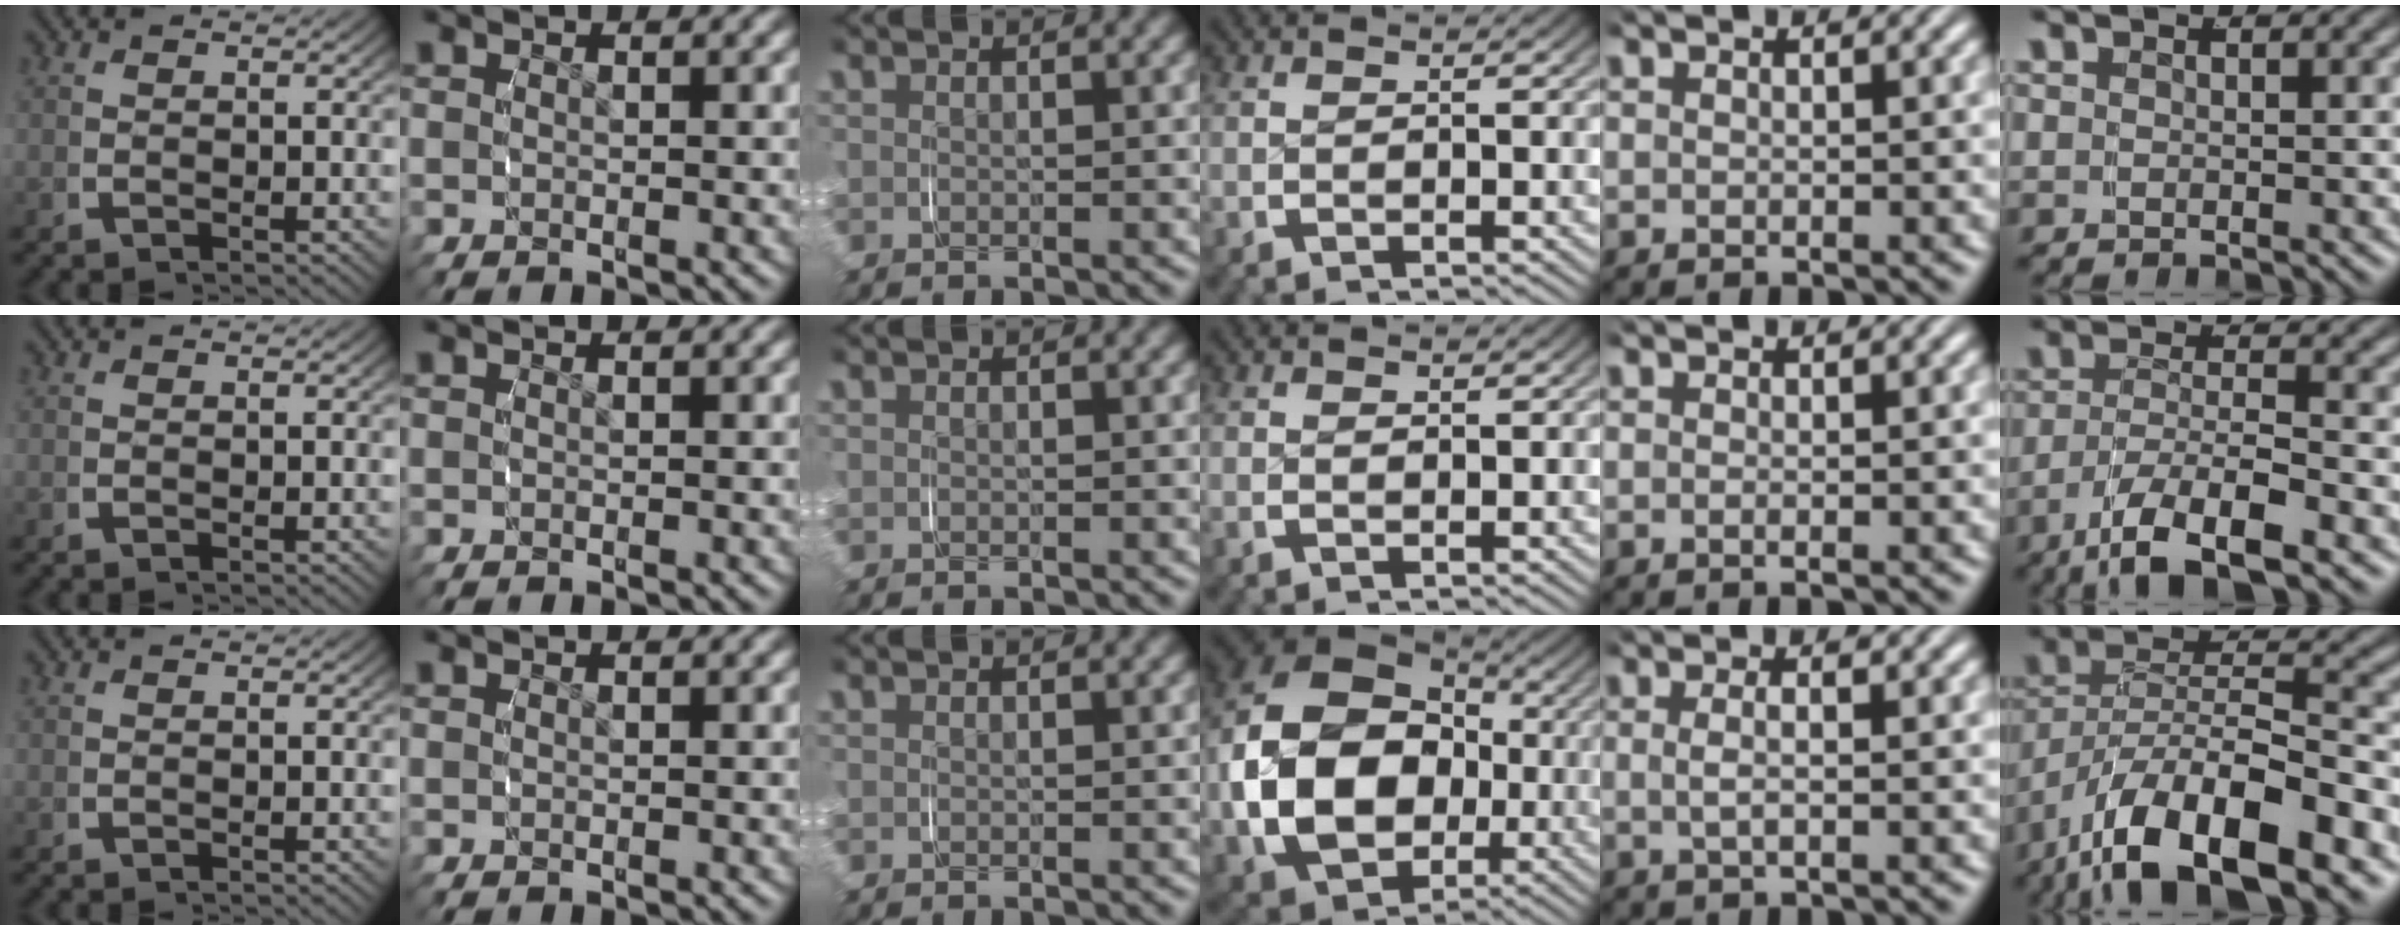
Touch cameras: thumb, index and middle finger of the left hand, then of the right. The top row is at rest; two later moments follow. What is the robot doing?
{"motion": "grasp_and_lifting", "object": "shorts"}